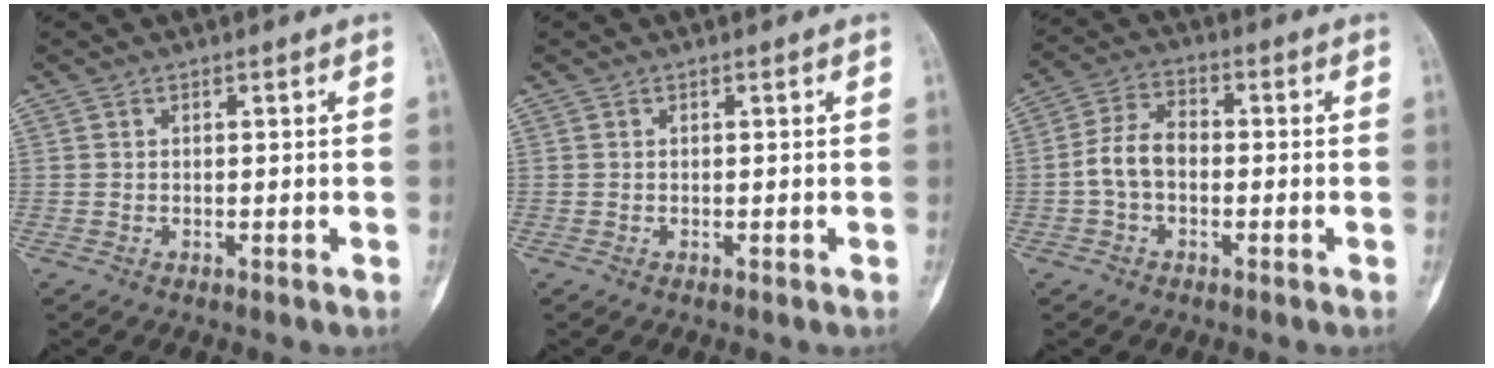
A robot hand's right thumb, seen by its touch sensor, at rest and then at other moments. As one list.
[{"total": 0.0}, {"total": 6.9, "force": [-1.2, 4.5, 5.0], "torque": [-0.091, 0.026, -0.032]}]